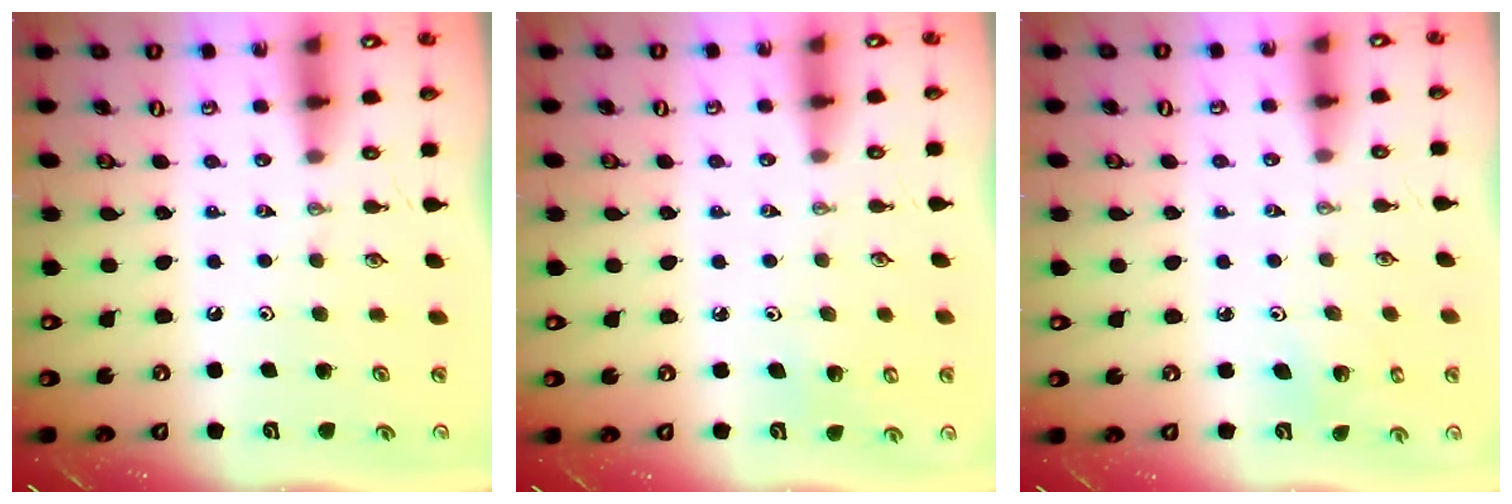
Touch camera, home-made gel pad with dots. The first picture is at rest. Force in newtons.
{"total": 3.2, "press": 3.1, "slide": 0.8}
{"total": 2.7, "press": 2.7, "slide": 0.2}